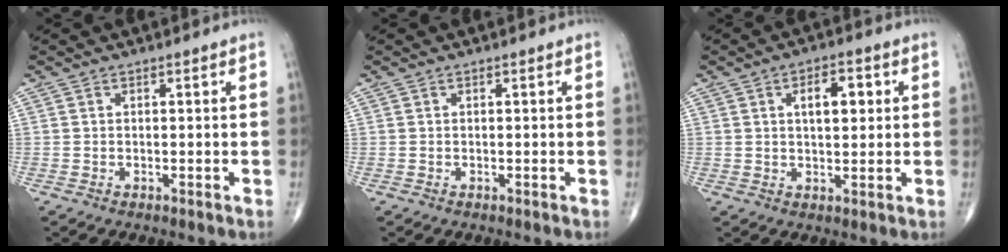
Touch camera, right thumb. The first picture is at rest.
{"total": 0.0}
{"total": 6.4, "force": [1.7, 3.2, 5.3], "torque": [-0.064, 0.002, 0.026]}